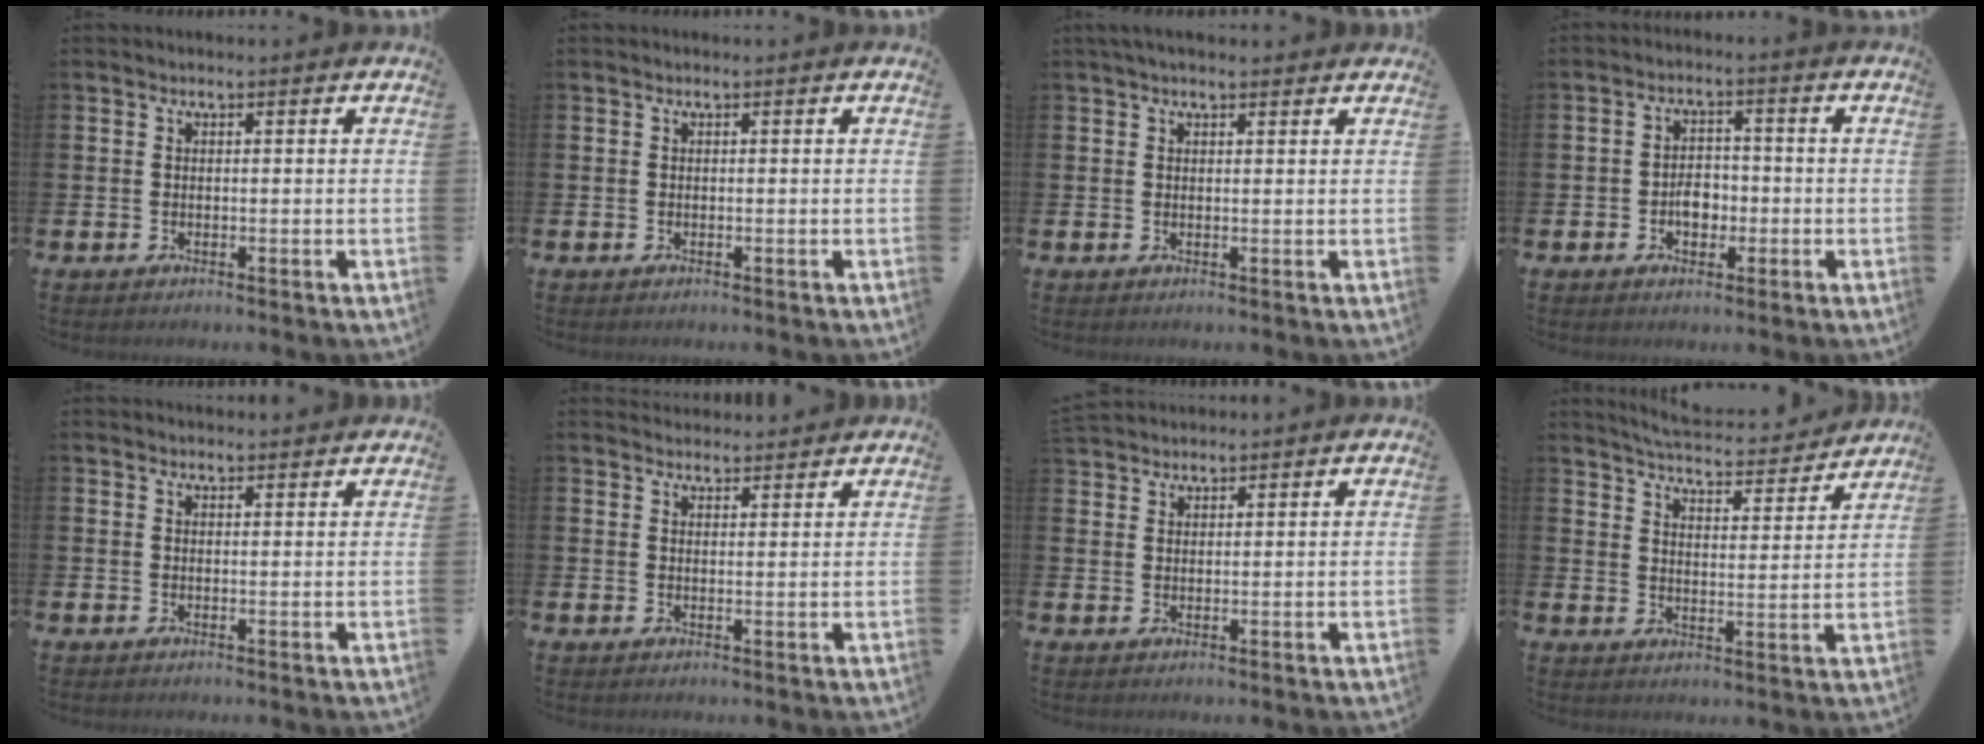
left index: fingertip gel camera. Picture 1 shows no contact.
{"total": 0.0}
{"total": 1.8, "force": [1.6, 0.4, 0.7], "torque": [-0.016, 0.004, 0.028]}
{"total": 3.4, "force": [-0.9, 2.5, 2.2], "torque": [-0.027, -0.002, -0.022]}
{"total": 1.4, "force": [1.4, 0.2, 0.0], "torque": [0.007, -0.005, 0.024]}
{"total": 2.6, "force": [2.6, 0.6, -0.1], "torque": [0.005, -0.014, 0.045]}
{"total": 2.5, "force": [2.5, 0.5, -0.1], "torque": [-0.003, -0.007, 0.047]}
{"total": 5.7, "force": [5.6, 0.5, 1.1], "torque": [-0.040, -0.042, 0.095]}